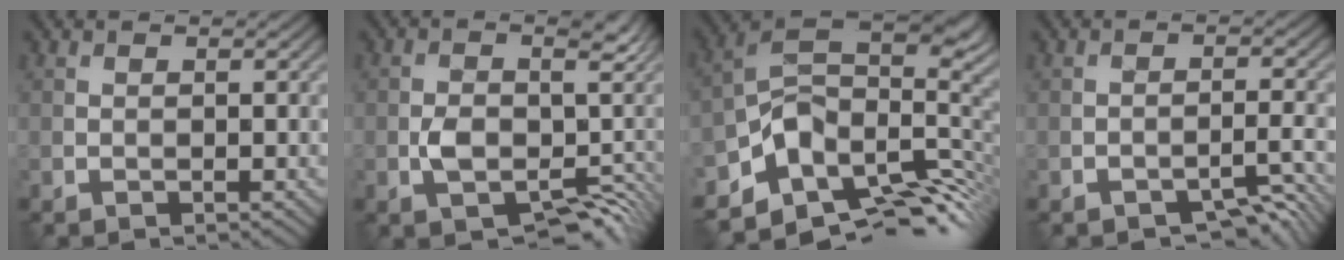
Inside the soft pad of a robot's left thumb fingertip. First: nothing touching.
{"total": 7.5, "force": [-2.9, 4.0, 5.6], "torque": [-0.085, -0.009, -0.048]}
{"total": 13.4, "force": [-4.2, 8.3, 9.7], "torque": [-0.198, -0.027, -0.060]}
{"total": 4.1, "force": [-3.1, 1.3, 2.3], "torque": [-0.029, 0.003, -0.041]}